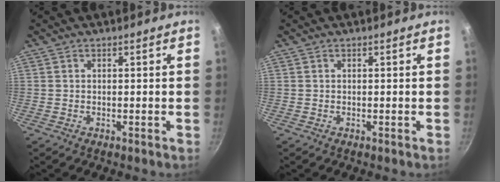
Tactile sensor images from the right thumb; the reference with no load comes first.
{"total": 0.0}